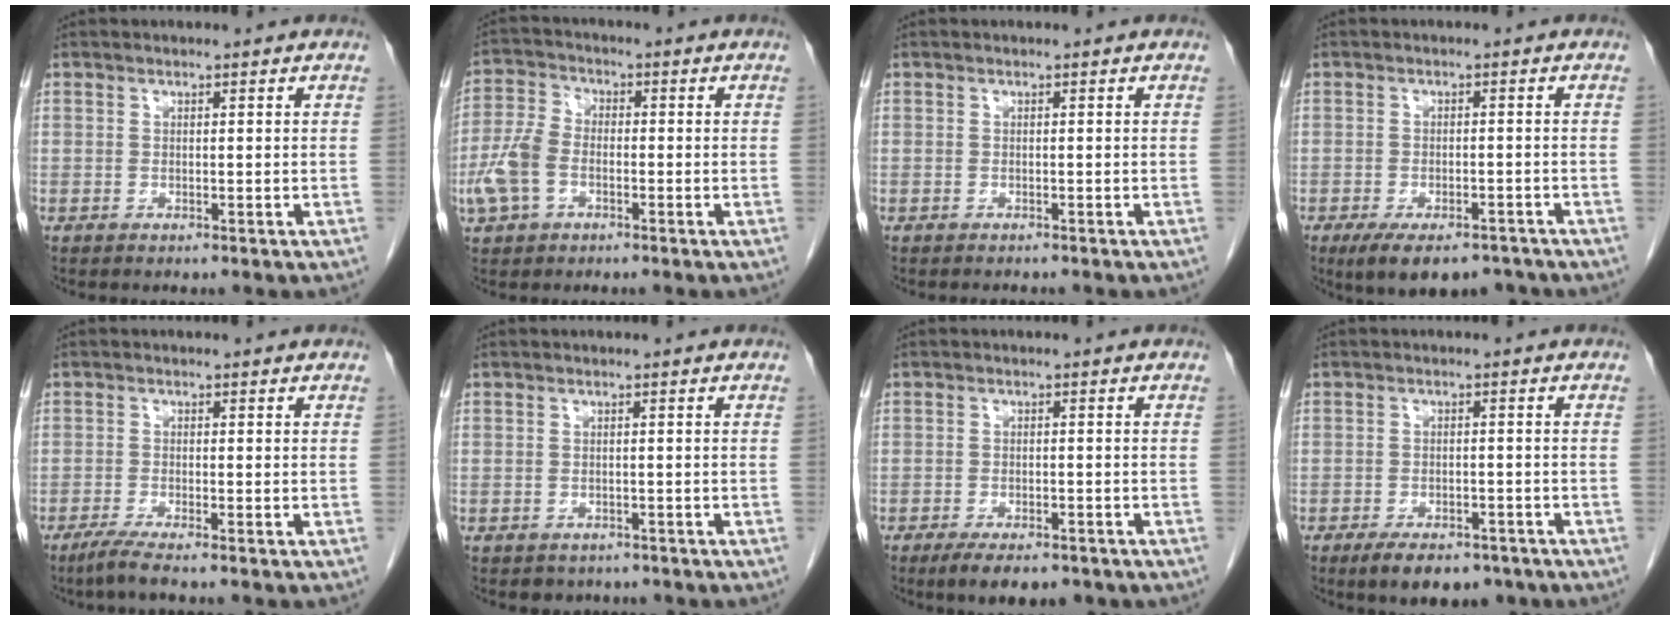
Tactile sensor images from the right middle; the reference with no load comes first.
{"total": 7.0, "force": [-2.3, 4.6, 4.7], "torque": [-0.132, 0.008, -0.050]}
{"total": 1.1, "force": [-1.0, 0.2, 0.3], "torque": [-0.008, -0.003, -0.013]}
{"total": 8.8, "force": [-6.7, 3.6, 4.5], "torque": [-0.062, -0.002, -0.104]}
{"total": 2.8, "force": [-2.1, -0.4, 1.8], "torque": [-0.044, -0.009, -0.047]}
{"total": 2.5, "force": [-2.0, 1.6, 0.3], "torque": [-0.007, 0.004, -0.025]}
{"total": 6.8, "force": [-5.0, 2.5, 3.9], "torque": [-0.052, -0.006, -0.069]}
{"total": 7.6, "force": [-5.6, 3.4, 3.8], "torque": [-0.053, 0.000, -0.081]}